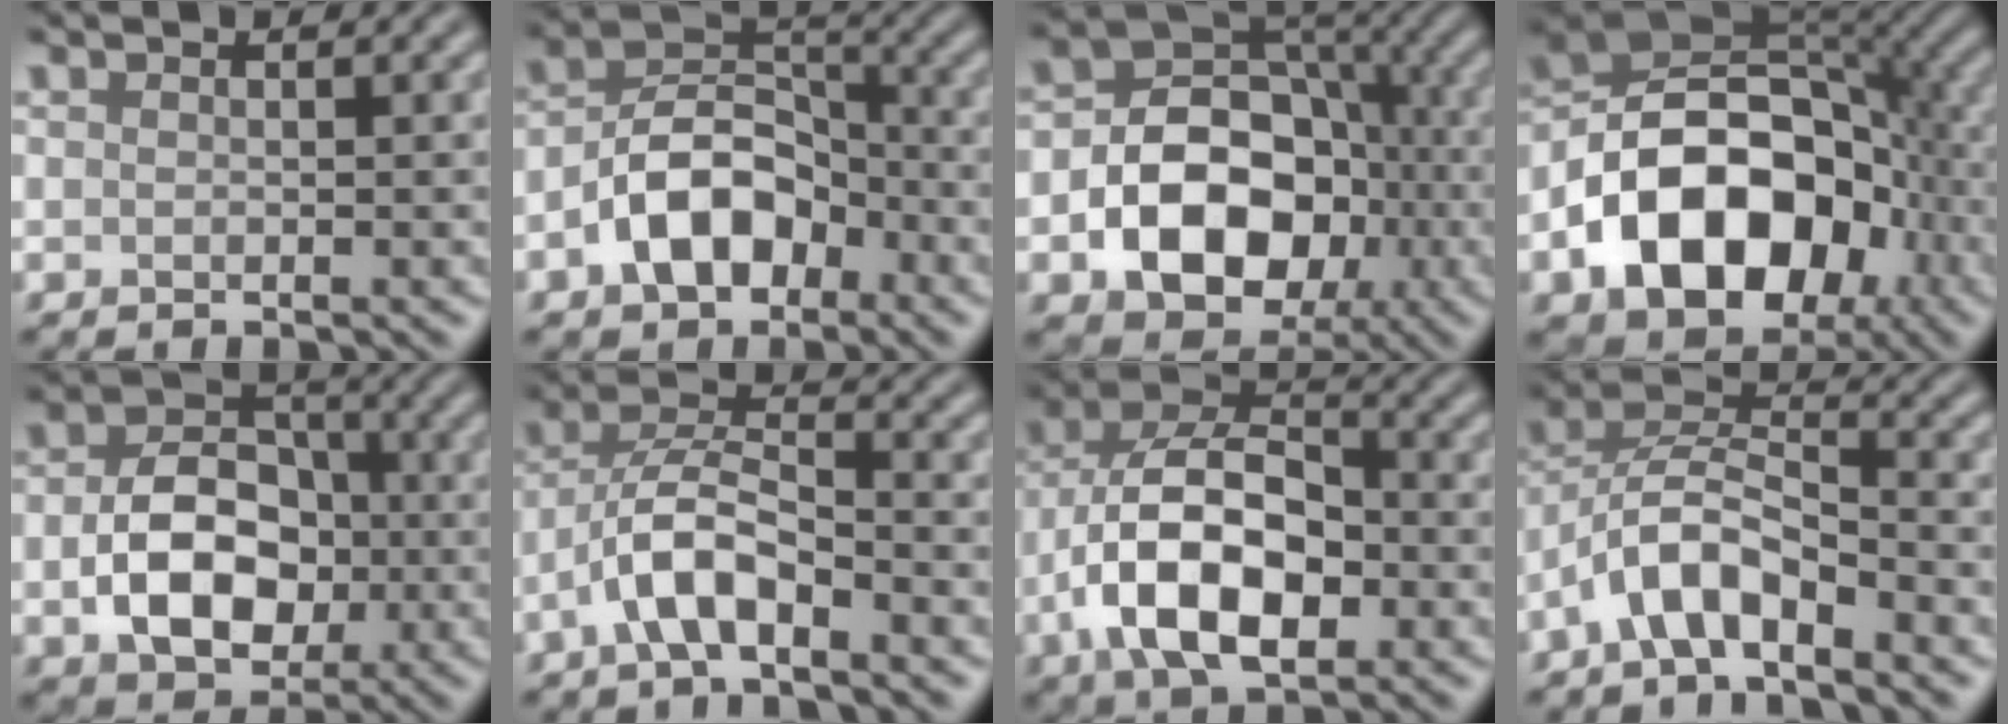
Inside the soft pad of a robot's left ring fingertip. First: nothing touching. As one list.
[{"total": 6.3, "force": [-2.8, 4.1, 3.9], "torque": [-0.059, 0.010, -0.059]}, {"total": 9.9, "force": [-2.5, 7.3, 6.2], "torque": [-0.088, 0.000, -0.045]}, {"total": 12.6, "force": [-4.5, 8.5, 8.2], "torque": [-0.132, 0.003, -0.085]}, {"total": 7.4, "force": [-1.2, 5.4, 5.0], "torque": [-0.088, -0.002, -0.016]}, {"total": 4.9, "force": [-2.6, 1.7, 3.8], "torque": [-0.070, 0.018, -0.054]}, {"total": 10.4, "force": [-3.0, 5.8, 8.1], "torque": [-0.151, 0.007, -0.063]}, {"total": 5.1, "force": [-3.0, 1.8, 3.6], "torque": [-0.067, 0.017, -0.065]}]